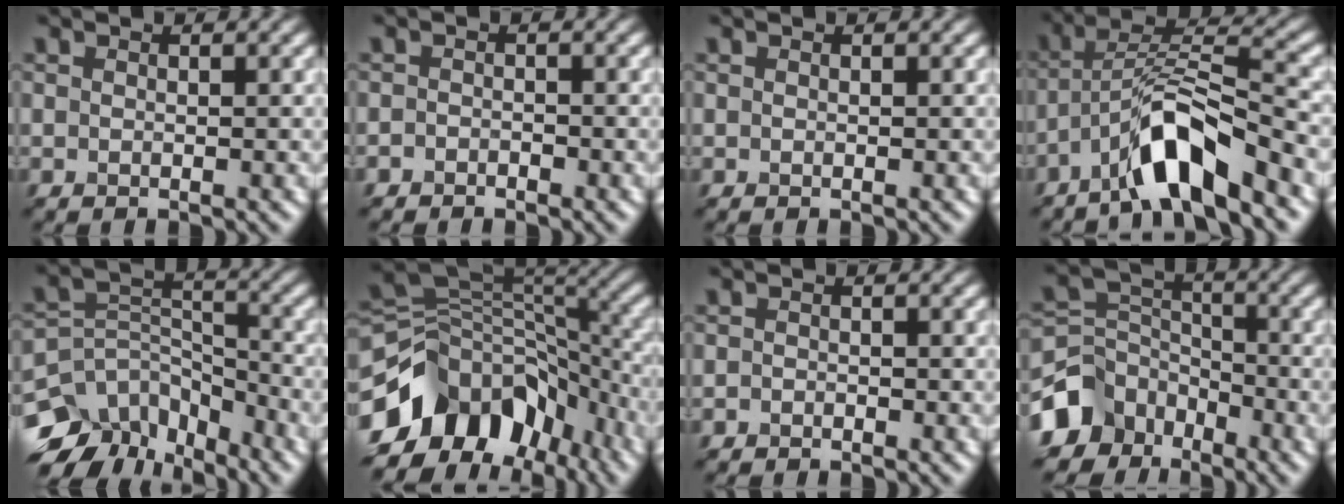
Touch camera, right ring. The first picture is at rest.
{"total": 0.8, "force": [-0.7, 0.5, 0.1], "torque": [0.000, 0.004, -0.013]}
{"total": 0.0}
{"total": 7.3, "force": [-4.5, 1.5, 5.5], "torque": [-0.101, 0.018, -0.085]}
{"total": 11.1, "force": [-7.9, 6.6, 4.2], "torque": [-0.077, 0.017, -0.123]}
{"total": 12.3, "force": [-5.5, 8.4, 7.1], "torque": [-0.139, 0.015, -0.103]}
{"total": 0.5, "force": [-0.5, 0.3, 0.0], "torque": [0.002, 0.001, -0.010]}
{"total": 6.5, "force": [-4.1, 4.7, 1.9], "torque": [-0.035, -0.001, -0.089]}